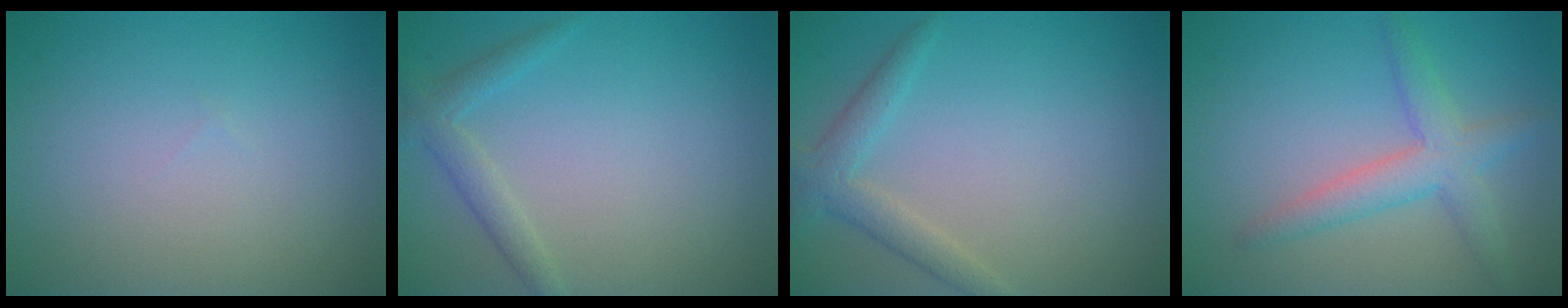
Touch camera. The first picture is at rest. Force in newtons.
{"total": 2.0, "press": 2.0, "slide": 0.1}
{"total": 2.6, "press": 2.5, "slide": 0.1}
{"total": 3.5, "press": 3.4, "slide": 0.3}